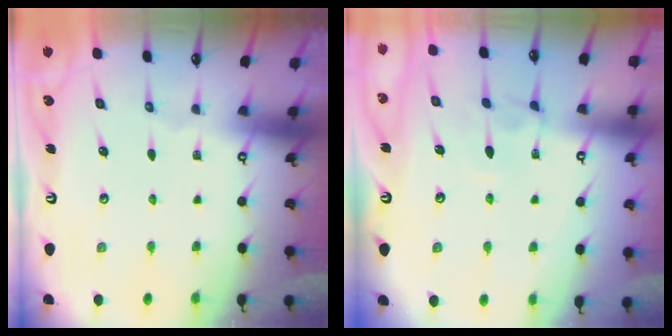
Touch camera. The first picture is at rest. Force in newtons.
{"total": 4.3, "press": 4.3, "slide": 0.1}